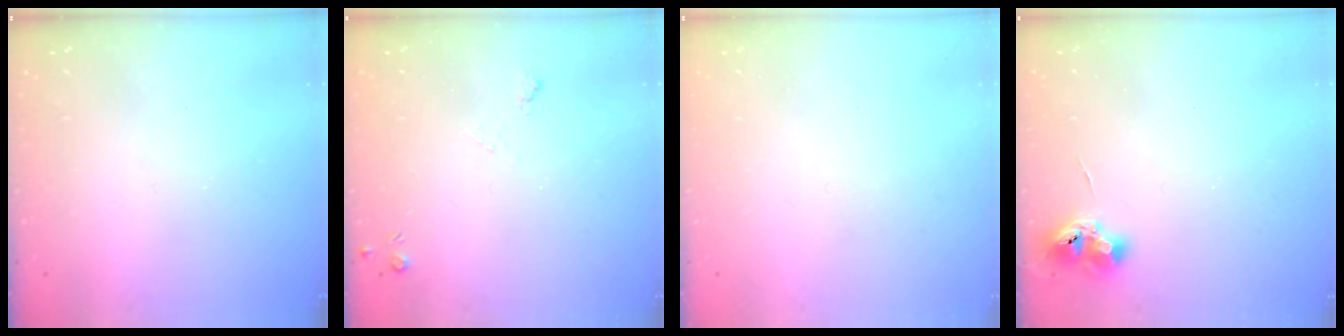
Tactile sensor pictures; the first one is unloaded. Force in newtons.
{"total": 4.0, "press": 3.9, "slide": 0.6}
{"total": 0.0}
{"total": 7.7, "press": 7.6, "slide": 1.1}